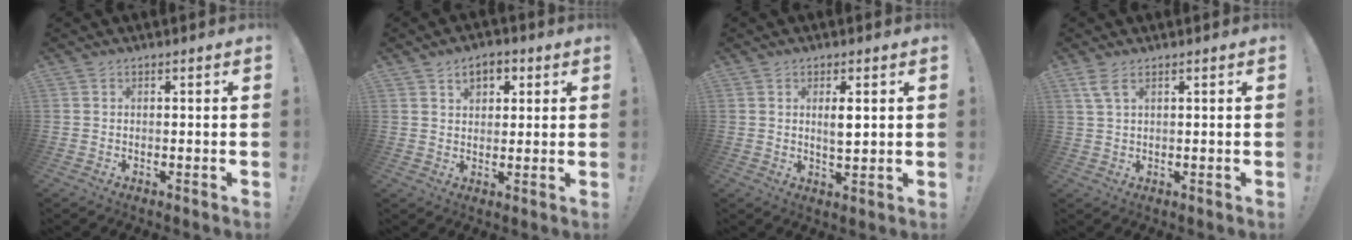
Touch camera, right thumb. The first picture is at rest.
{"total": 5.9, "force": [2.6, 4.1, 3.3], "torque": [-0.034, -0.005, 0.044]}
{"total": 4.0, "force": [1.1, 1.2, 3.6], "torque": [-0.052, -0.011, 0.014]}
{"total": 3.7, "force": [2.1, 1.1, 2.9], "torque": [-0.062, -0.001, 0.039]}